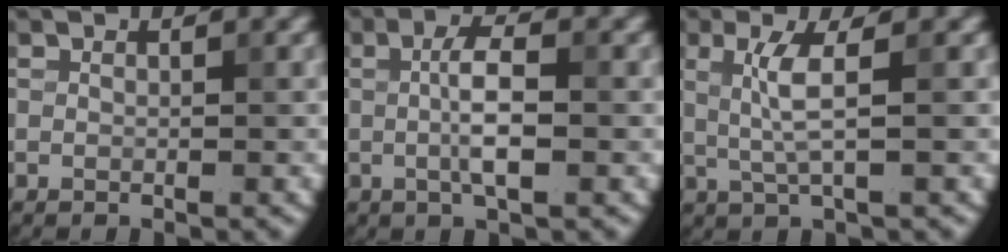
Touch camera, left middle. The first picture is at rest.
{"total": 3.7, "force": [-0.1, 0.9, 3.6], "torque": [-0.067, 0.003, -0.004]}
{"total": 3.1, "force": [0.5, 0.5, 3.0], "torque": [-0.068, -0.002, 0.011]}